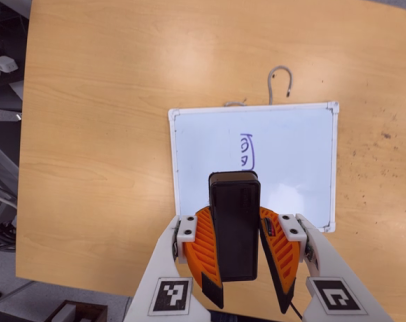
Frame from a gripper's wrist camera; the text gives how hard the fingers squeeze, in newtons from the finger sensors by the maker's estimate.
{"total": 8.8, "left": 8.9, "right": 8.7}